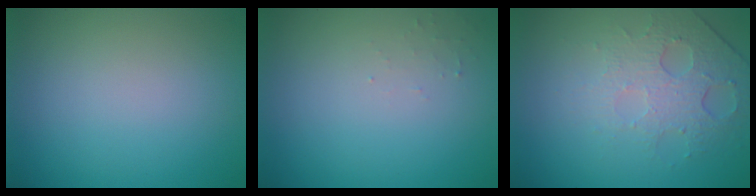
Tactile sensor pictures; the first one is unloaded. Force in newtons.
{"total": 0.7, "press": 0.7, "slide": 0.2}
{"total": 4.6, "press": 3.0, "slide": 3.5}